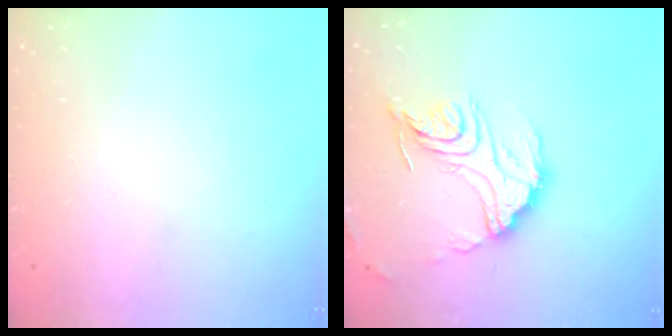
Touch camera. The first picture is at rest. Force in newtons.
{"total": 19.3, "press": 19.2, "slide": 1.9}